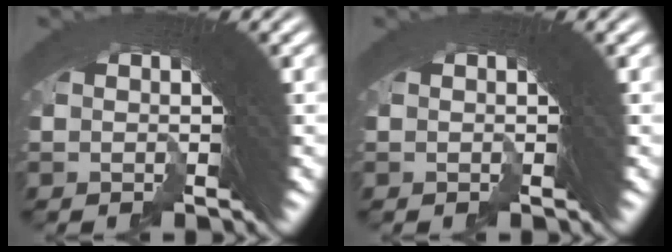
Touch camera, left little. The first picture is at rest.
{"total": 0.0}